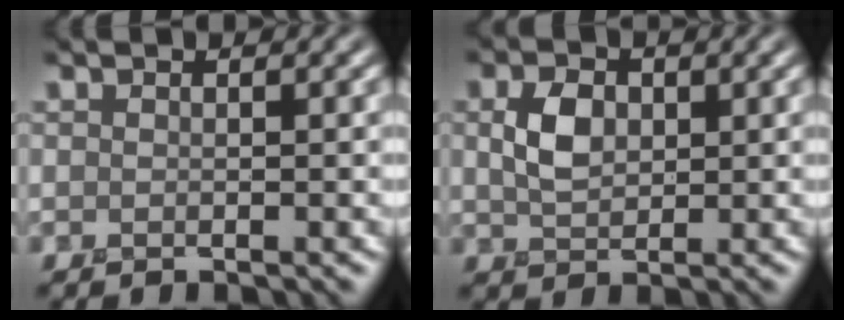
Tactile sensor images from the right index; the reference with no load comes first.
{"total": 2.9, "force": [0.1, 2.1, 2.0], "torque": [-0.043, -0.003, -0.001]}